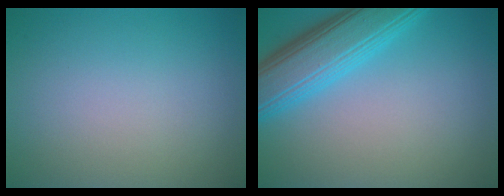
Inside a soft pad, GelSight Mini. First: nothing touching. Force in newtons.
{"total": 6.8, "press": 6.8, "slide": 0.2}